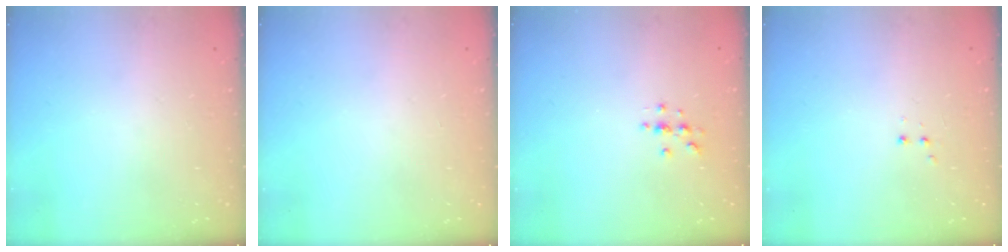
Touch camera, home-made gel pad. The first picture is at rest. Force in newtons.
{"total": 0.0}
{"total": 3.0, "press": 3.0, "slide": 0.4}
{"total": 2.8, "press": 2.8, "slide": 0.6}